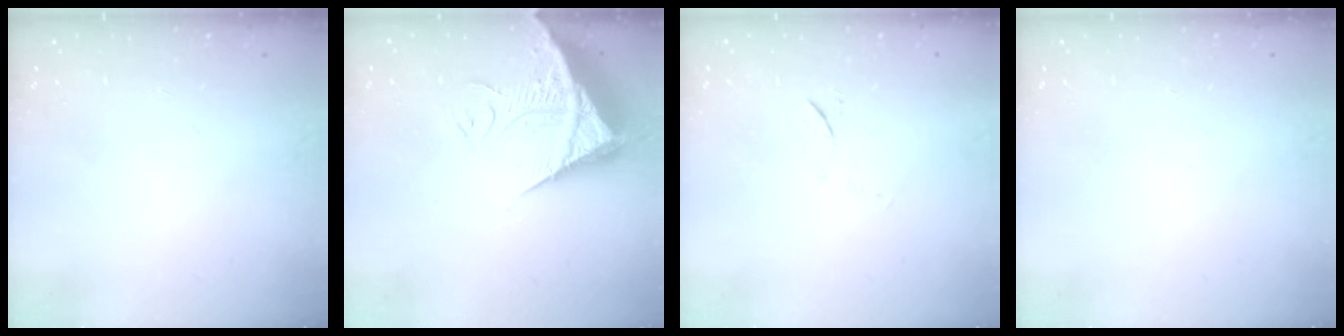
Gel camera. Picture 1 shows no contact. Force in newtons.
{"total": 13.9, "press": 13.9, "slide": 1.3}
{"total": 6.1, "press": 6.0, "slide": 0.9}
{"total": 0.0}